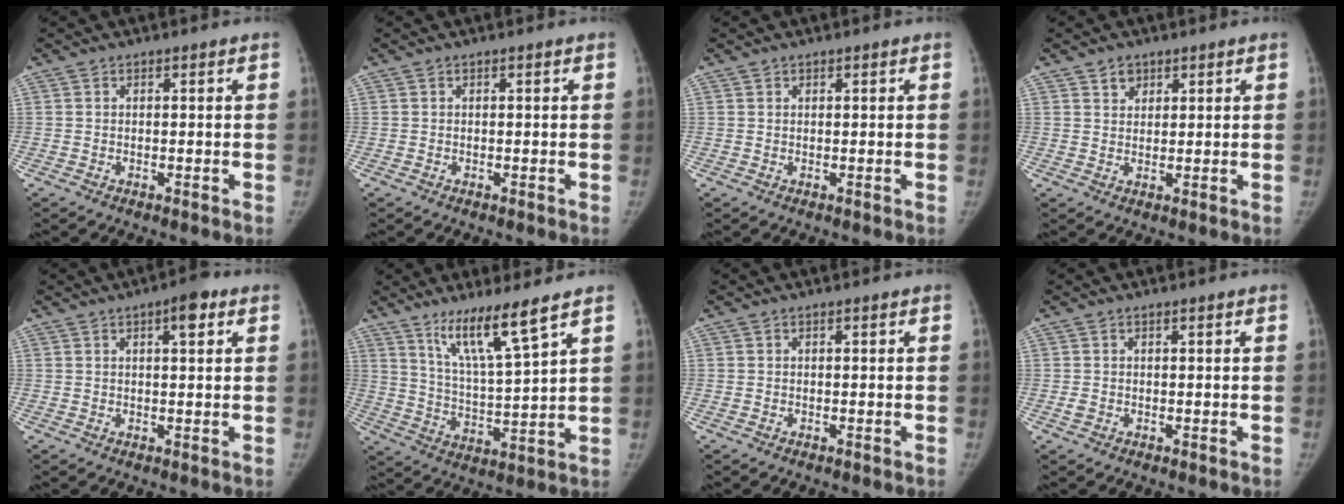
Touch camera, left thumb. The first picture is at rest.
{"total": 0.0}
{"total": 0.0}
{"total": 2.5, "force": [1.6, 1.8, 0.6], "torque": [0.005, -0.010, 0.026]}
{"total": 4.2, "force": [1.9, 1.3, 3.5], "torque": [-0.043, -0.003, 0.023]}
{"total": 12.5, "force": [8.7, 0.3, 9.0], "torque": [-0.161, -0.063, 0.172]}
{"total": 0.0}
{"total": 0.9, "force": [0.0, 0.6, 0.6], "torque": [-0.010, 0.003, 0.005]}